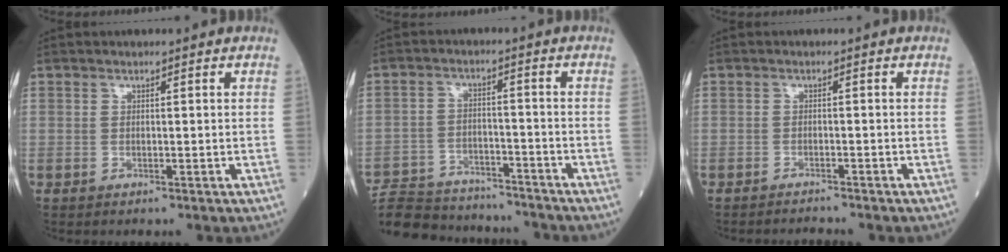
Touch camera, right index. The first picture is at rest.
{"total": 17.0, "force": [-15.7, 4.2, 4.8], "torque": [-0.109, 0.007, -0.235]}
{"total": 2.3, "force": [-2.2, -0.4, -0.1], "torque": [0.001, -0.009, -0.035]}